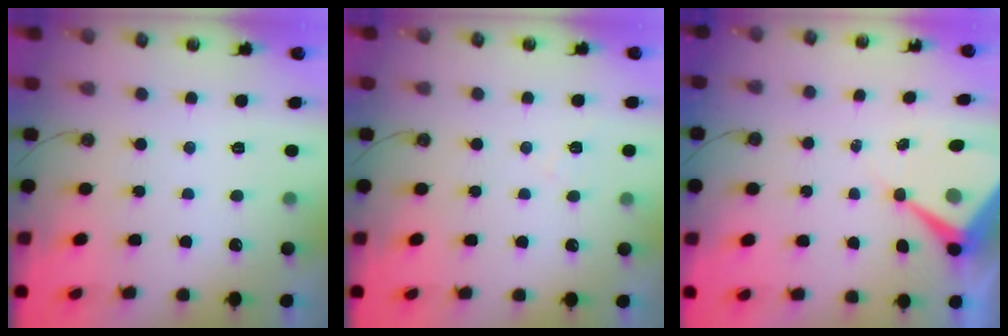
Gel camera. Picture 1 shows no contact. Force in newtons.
{"total": 3.8, "press": 3.7, "slide": 0.7}
{"total": 9.5, "press": 9.5, "slide": 1.0}